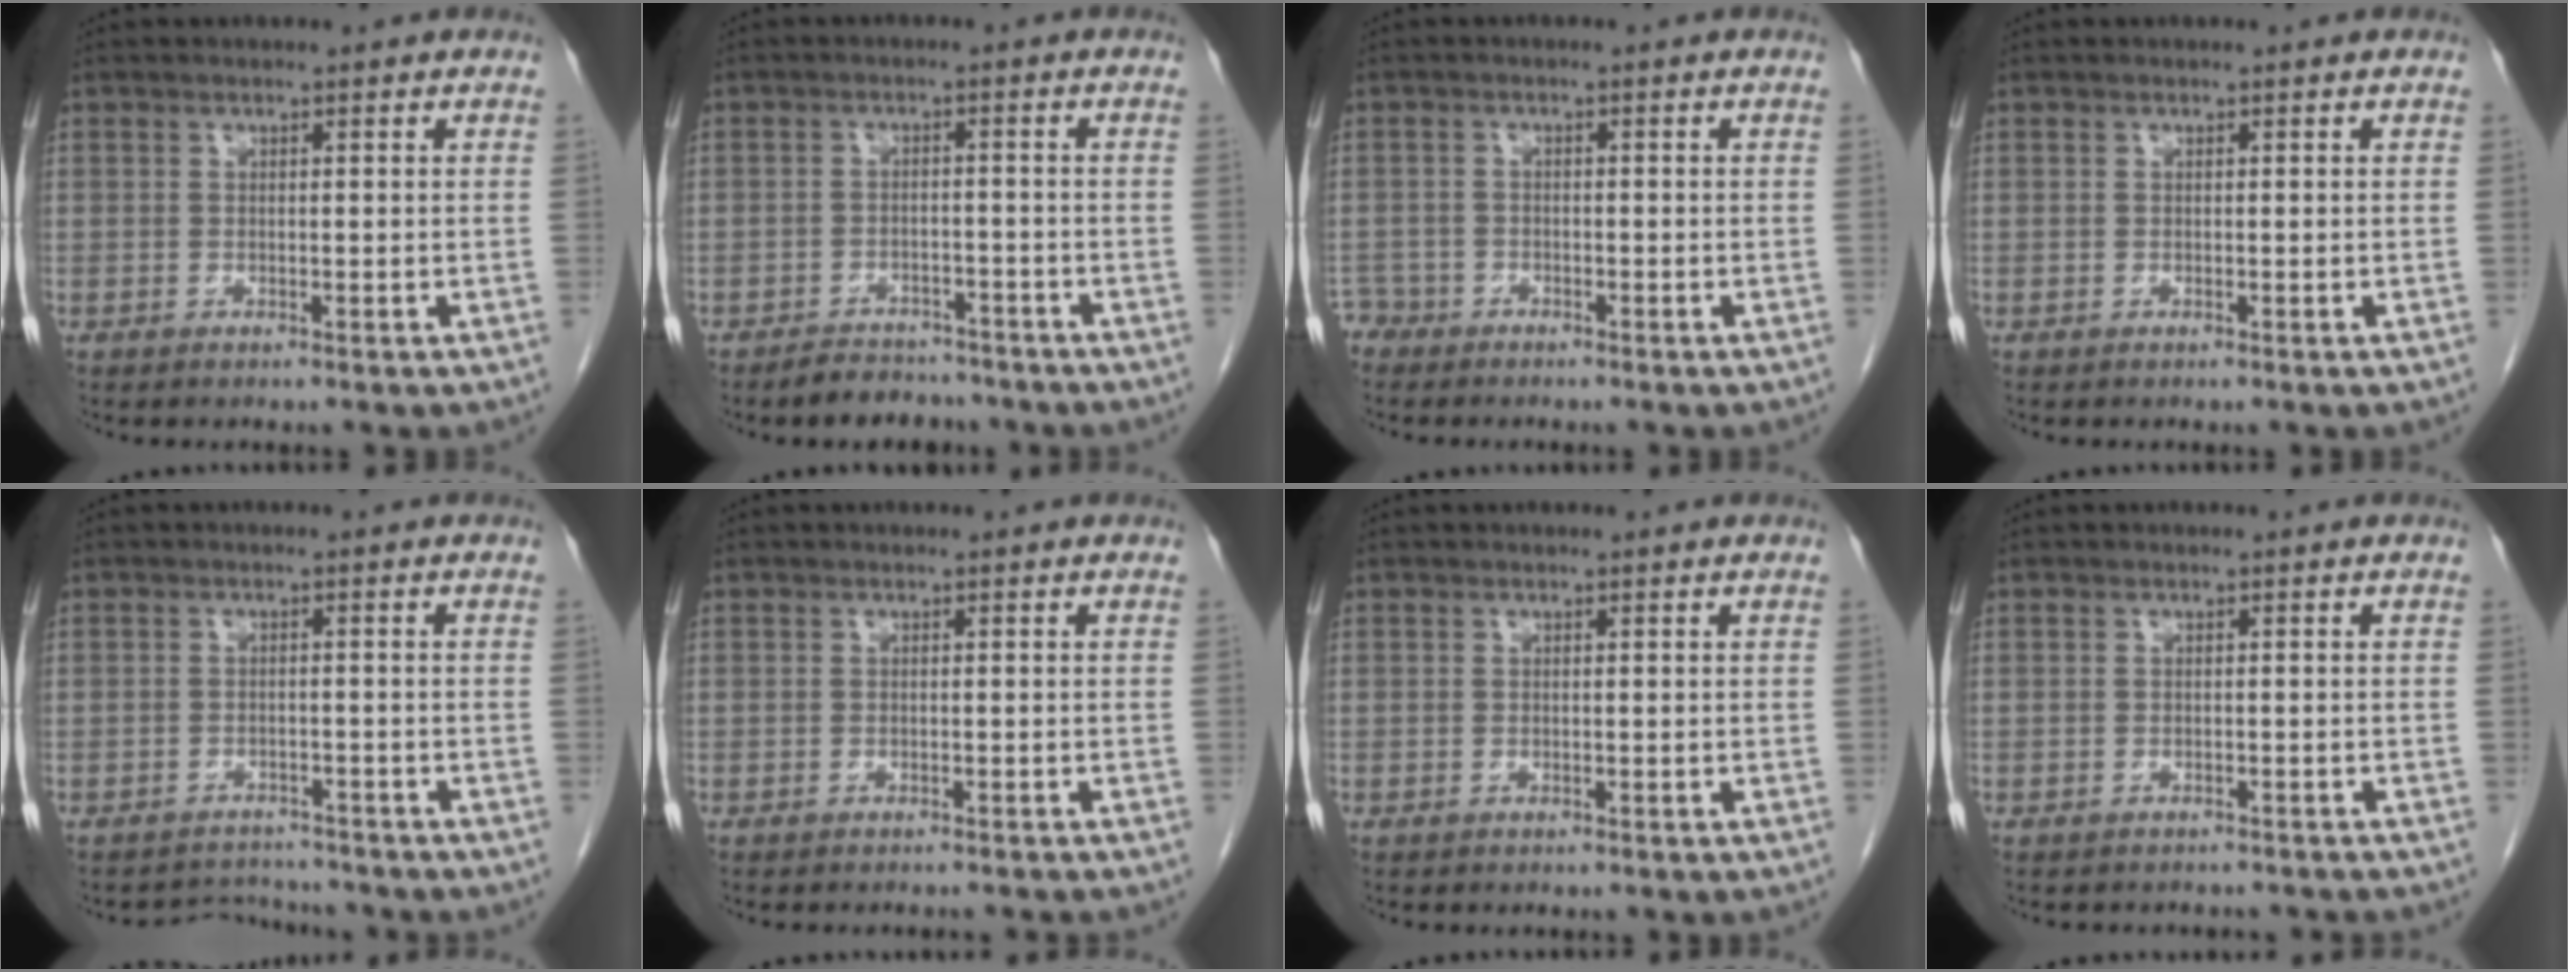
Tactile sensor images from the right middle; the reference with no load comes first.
{"total": 5.1, "force": [-4.5, 2.3, 0.7], "torque": [-0.010, 0.003, -0.065]}
{"total": 2.4, "force": [-2.1, 1.0, -0.5], "torque": [0.007, 0.001, -0.043]}
{"total": 0.0}
{"total": 3.7, "force": [-3.5, 0.8, -1.1], "torque": [0.013, 0.008, -0.051]}
{"total": 3.7, "force": [-3.5, 0.3, 1.2], "torque": [-0.018, -0.009, -0.042]}
{"total": 0.0}
{"total": 4.8, "force": [-4.4, 1.5, 1.1], "torque": [-0.014, -0.003, -0.049]}